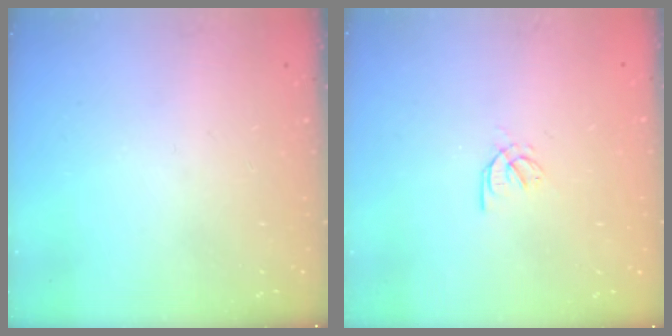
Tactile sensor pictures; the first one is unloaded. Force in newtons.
{"total": 2.6, "press": 2.5, "slide": 0.6}